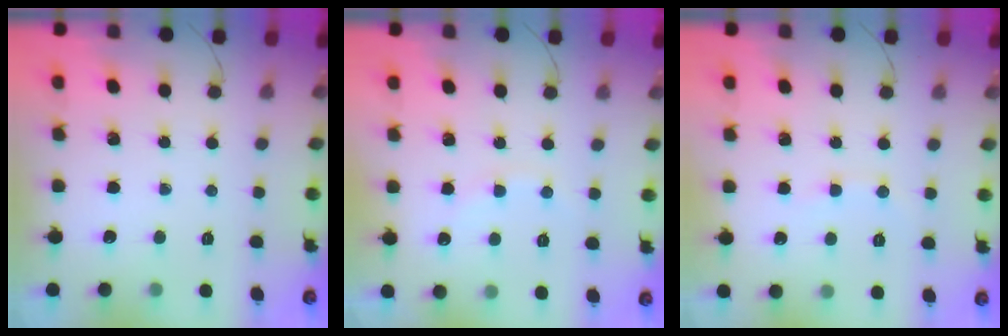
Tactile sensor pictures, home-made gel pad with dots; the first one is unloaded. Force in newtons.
{"total": 5.4, "press": 5.3, "slide": 1.2}
{"total": 3.9, "press": 3.7, "slide": 1.0}